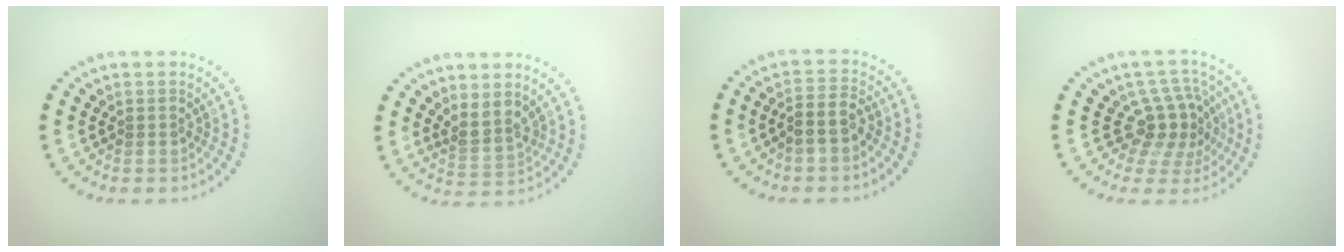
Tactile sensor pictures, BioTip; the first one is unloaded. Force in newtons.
{"total": 2.4, "press": 1.9, "slide": 1.5}
{"total": 2.4, "press": 2.1, "slide": 1.1}
{"total": 3.8, "press": 3.0, "slide": 2.3}